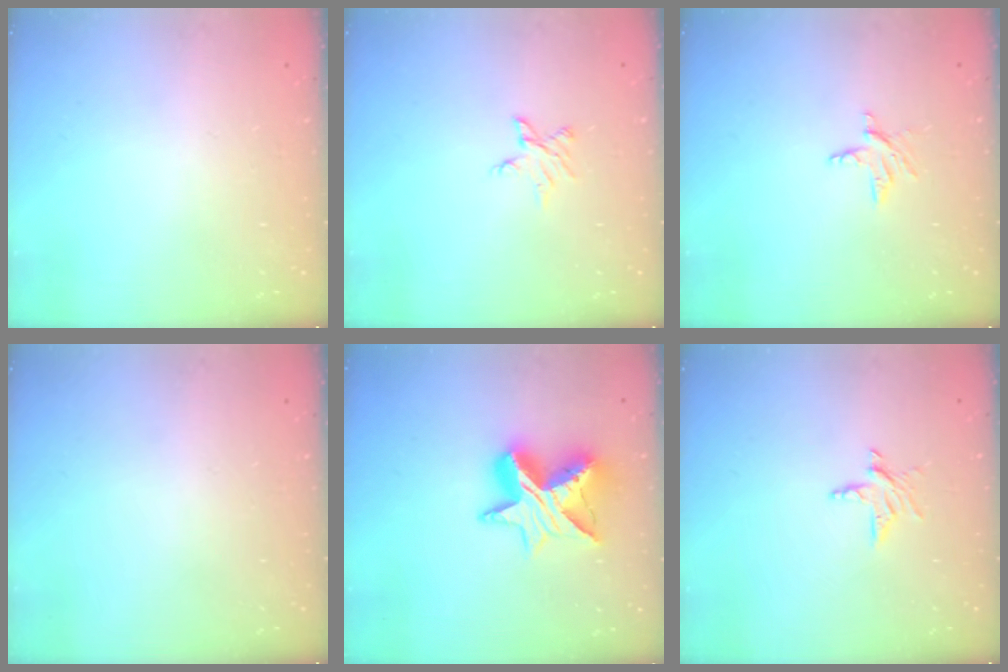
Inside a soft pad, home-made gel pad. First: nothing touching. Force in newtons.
{"total": 4.0, "press": 4.0, "slide": 0.5}
{"total": 3.4, "press": 3.4, "slide": 0.4}
{"total": 0.0}
{"total": 12.7, "press": 12.7, "slide": 1.0}
{"total": 5.3, "press": 5.2, "slide": 0.4}